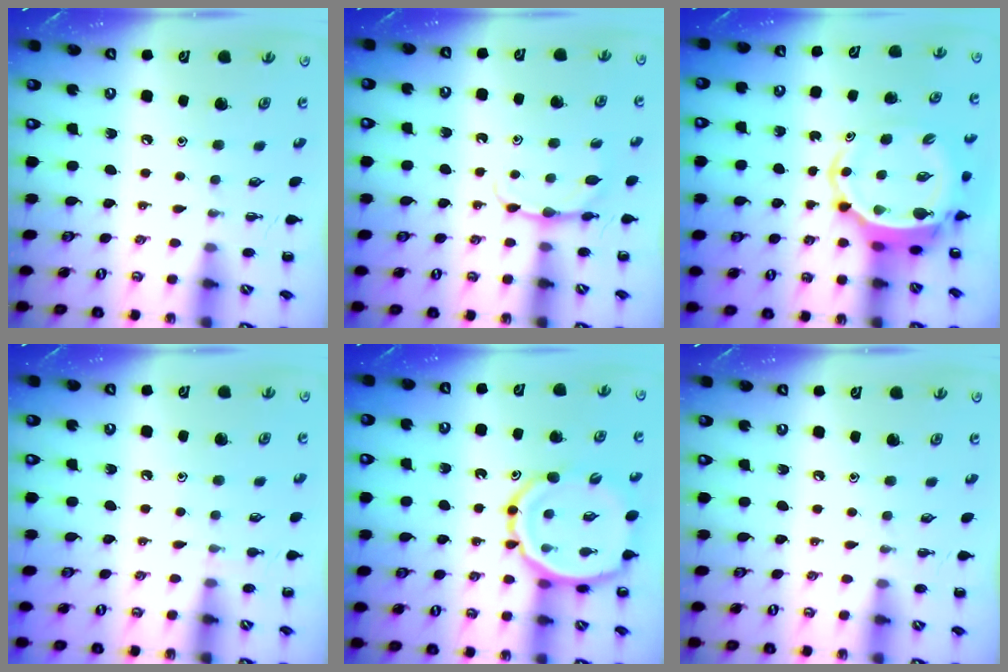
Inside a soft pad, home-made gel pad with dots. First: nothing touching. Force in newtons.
{"total": 5.0, "press": 4.8, "slide": 1.4}
{"total": 5.7, "press": 5.5, "slide": 1.3}
{"total": 4.6, "press": 4.4, "slide": 1.5}
{"total": 13.4, "press": 13.0, "slide": 3.0}
{"total": 0.0}